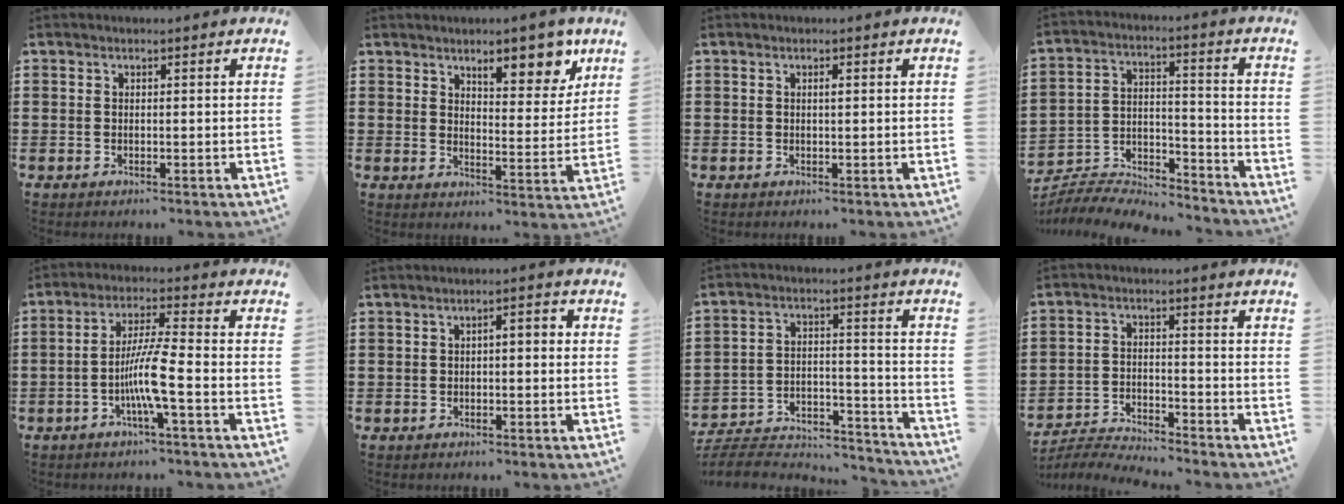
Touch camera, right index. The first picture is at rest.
{"total": 8.3, "force": [5.9, 2.7, 5.1], "torque": [-0.066, -0.020, 0.096]}
{"total": 0.6, "force": [0.1, 0.1, 0.6], "torque": [-0.012, -0.001, 0.003]}
{"total": 6.1, "force": [-6.0, 0.8, 0.9], "torque": [-0.027, 0.002, -0.123]}
{"total": 7.6, "force": [-2.5, 0.4, 7.1], "torque": [-0.142, -0.009, -0.053]}
{"total": 1.7, "force": [-0.5, 0.5, 1.5], "torque": [-0.030, 0.002, -0.012]}
{"total": 6.0, "force": [-5.6, 1.6, 1.6], "torque": [-0.031, 0.006, -0.112]}
{"total": 4.4, "force": [-4.4, 0.1, 0.5], "torque": [-0.020, 0.000, -0.093]}